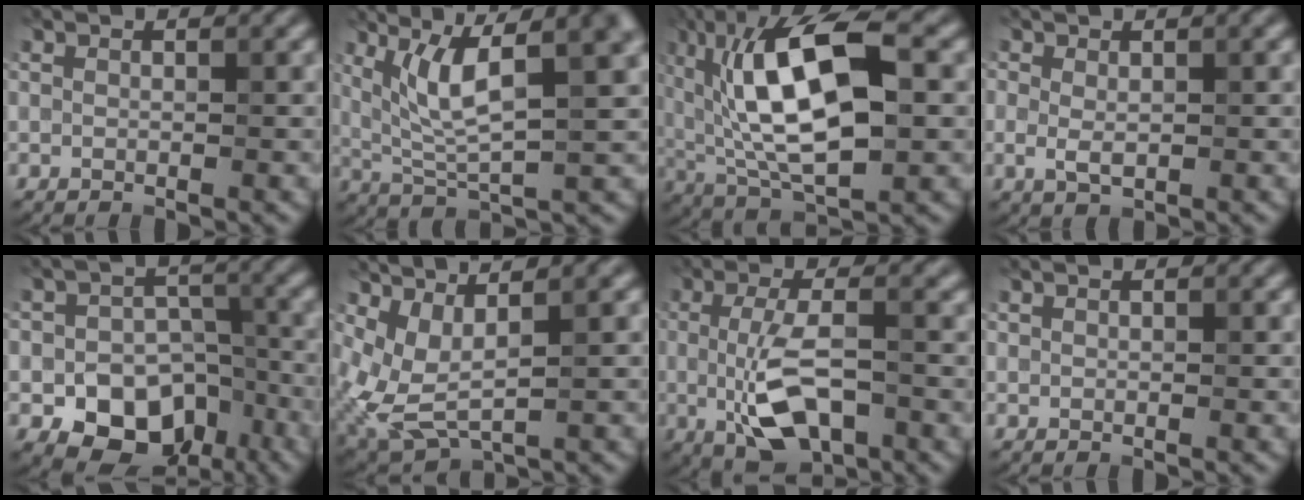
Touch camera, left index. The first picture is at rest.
{"total": 7.0, "force": [2.7, 1.9, 6.2], "torque": [-0.114, 0.004, 0.050]}
{"total": 12.1, "force": [1.9, 5.1, 10.9], "torque": [-0.192, 0.015, 0.024]}
{"total": 1.0, "force": [-0.3, 0.5, 0.8], "torque": [-0.013, -0.003, -0.007]}
{"total": 9.8, "force": [-5.9, 6.7, 4.0], "torque": [-0.027, -0.007, -0.096]}
{"total": 3.8, "force": [0.8, 1.3, 3.5], "torque": [-0.095, -0.007, 0.025]}
{"total": 5.2, "force": [-1.3, 2.0, 4.6], "torque": [-0.095, -0.014, -0.024]}
{"total": 0.9, "force": [-0.1, -0.2, -0.8], "torque": [0.015, -0.001, -0.003]}